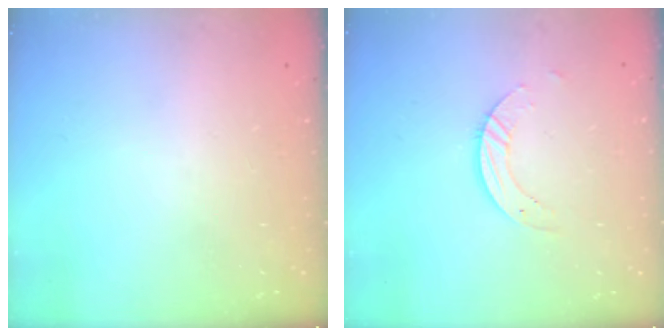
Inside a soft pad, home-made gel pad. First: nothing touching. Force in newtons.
{"total": 4.6, "press": 4.6, "slide": 0.5}